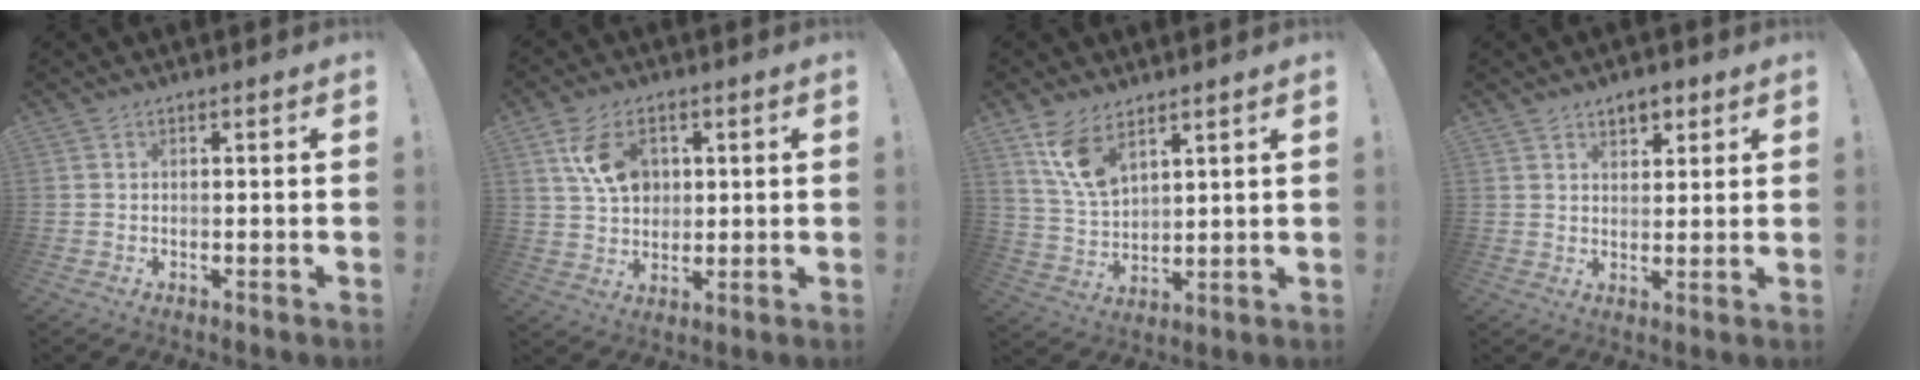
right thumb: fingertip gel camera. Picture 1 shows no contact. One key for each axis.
{"total": 11.4, "fx": 4.2, "fy": 7.8, "fz": 7.1, "tx": -0.113, "ty": -0.004, "tz": 0.080}
{"total": 10.6, "fx": 7.1, "fy": 5.1, "fz": 6.0, "tx": -0.118, "ty": -0.035, "tz": 0.136}
{"total": 4.9, "fx": 3.1, "fy": 3.2, "fz": 2.2, "tx": -0.019, "ty": -0.013, "tz": 0.054}